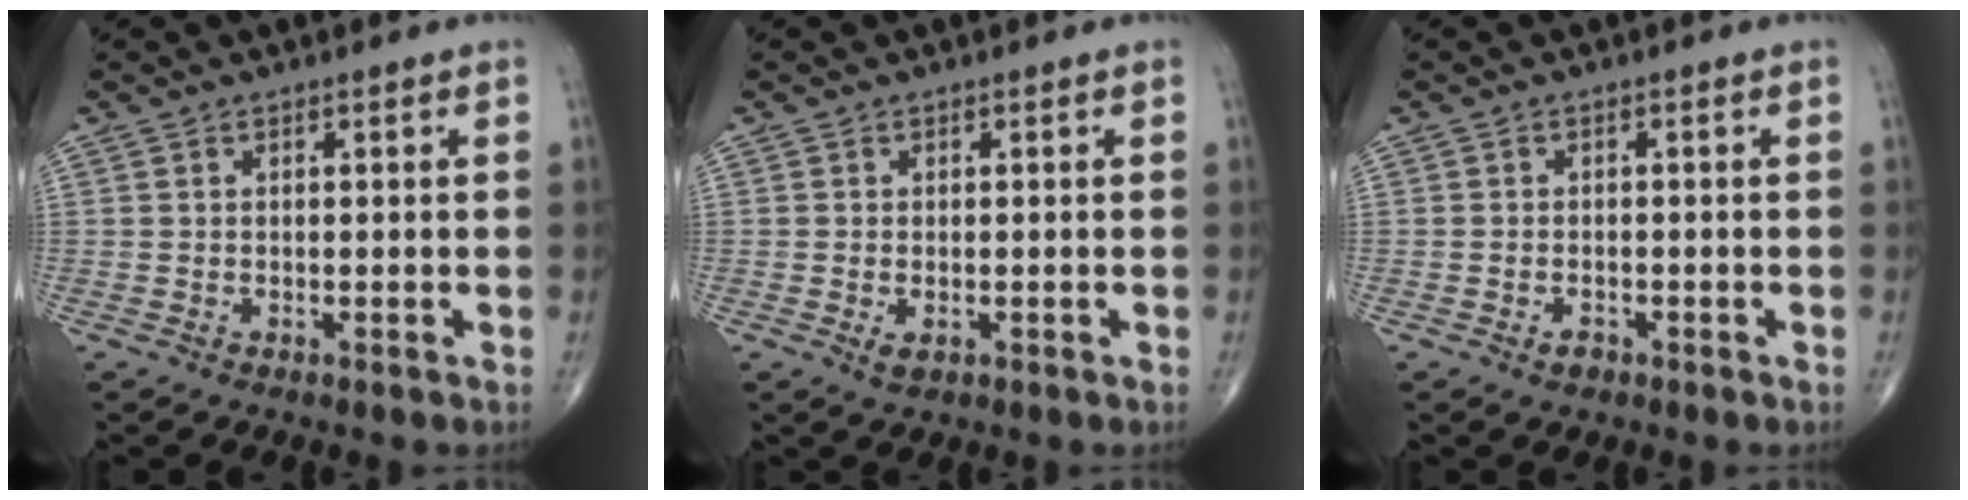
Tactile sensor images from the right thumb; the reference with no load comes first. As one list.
[{"total": 1.6, "force": [-0.5, 0.9, 1.3], "torque": [-0.023, -0.003, -0.007]}, {"total": 1.6, "force": [-1.0, 0.9, 0.8], "torque": [-0.013, 0.003, -0.016]}]